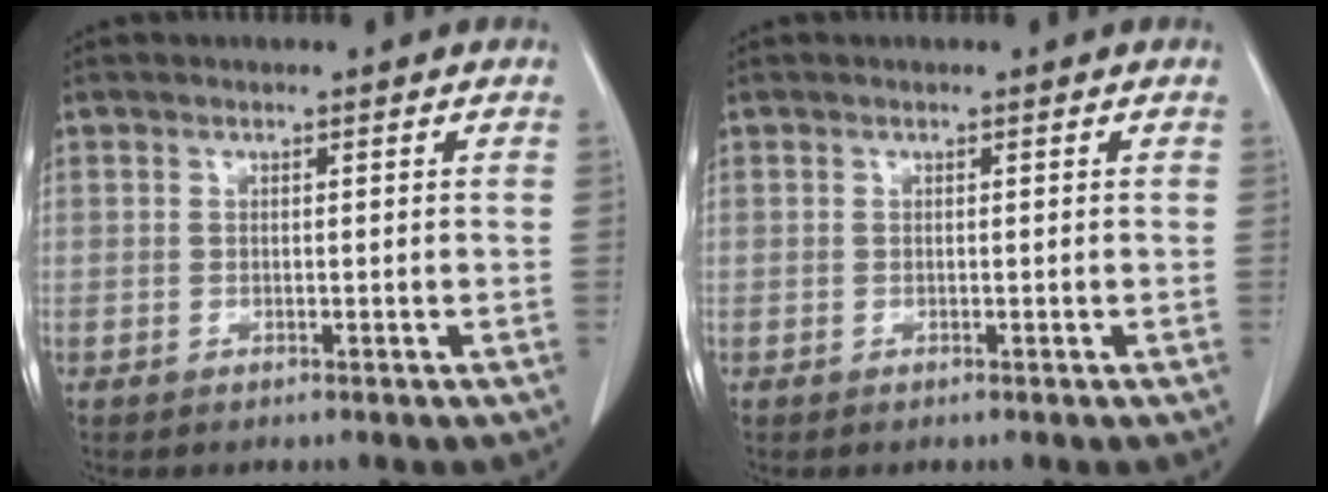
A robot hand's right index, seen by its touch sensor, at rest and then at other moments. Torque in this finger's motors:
{"motor_torque": [0.00, 0.00, 0.00, 0.00]}